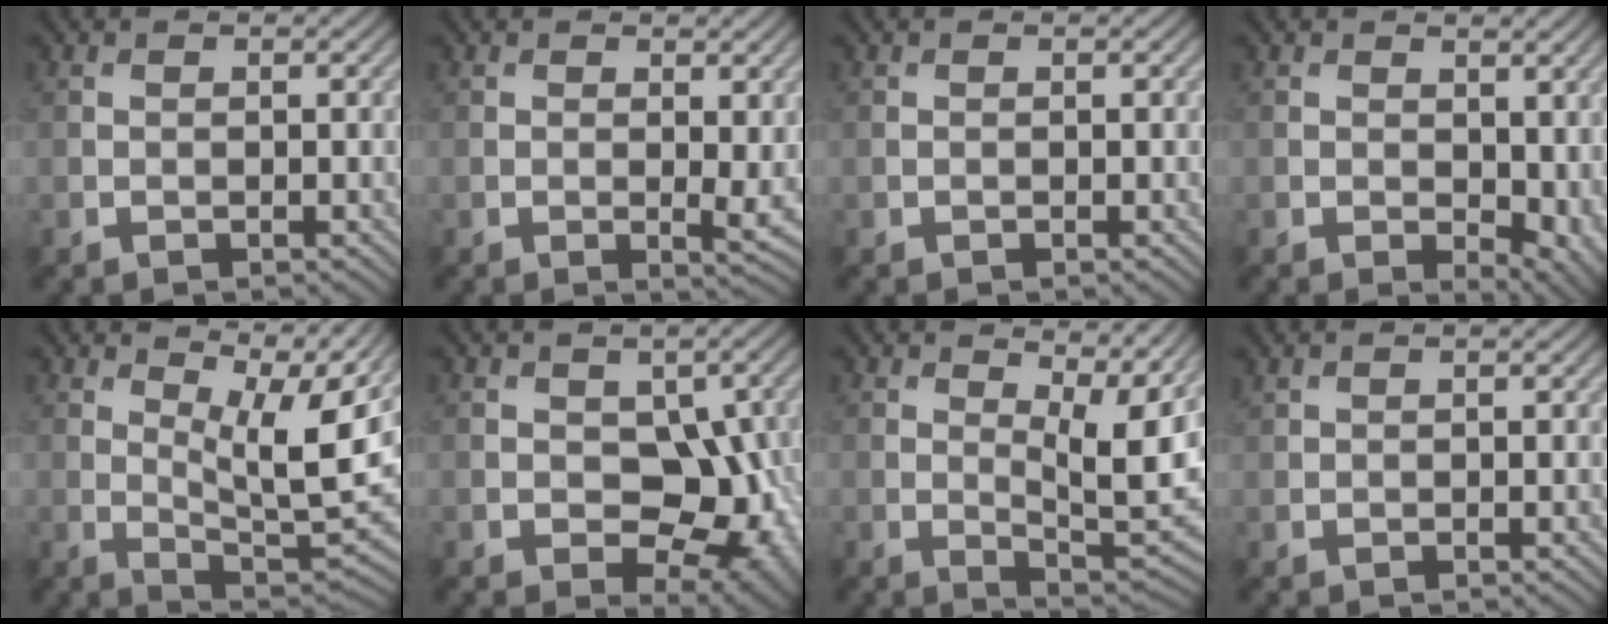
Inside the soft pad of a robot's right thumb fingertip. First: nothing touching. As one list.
[{"total": 2.0, "force": [0.5, 0.5, 1.9], "torque": [-0.033, -0.009, 0.009]}, {"total": 0.0}, {"total": 5.3, "force": [0.3, 3.4, 4.1], "torque": [-0.056, -0.019, 0.017]}, {"total": 10.1, "force": [5.4, 2.6, 8.0], "torque": [-0.143, -0.004, 0.085]}, {"total": 10.2, "force": [-0.8, 6.9, 7.4], "torque": [-0.089, -0.019, -0.006]}, {"total": 9.0, "force": [4.5, 2.8, 7.2], "torque": [-0.120, -0.006, 0.072]}, {"total": 0.8, "force": [0.8, 0.1, 0.3], "torque": [-0.011, 0.006, 0.018]}]